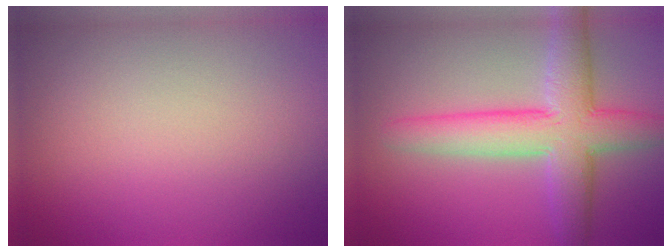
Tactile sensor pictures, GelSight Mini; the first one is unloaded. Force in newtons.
{"total": 6.8, "press": 6.8, "slide": 0.3}